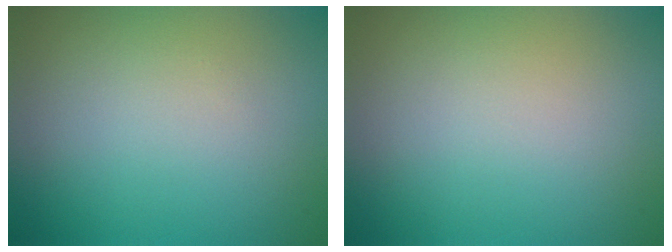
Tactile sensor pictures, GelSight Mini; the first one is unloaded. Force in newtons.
{"total": 0.0}